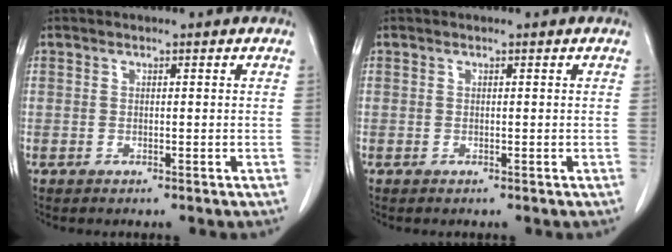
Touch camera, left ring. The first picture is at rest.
{"total": 0.0}